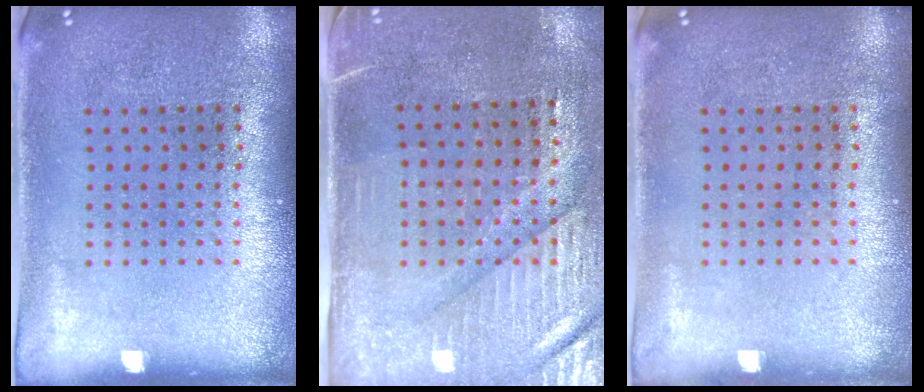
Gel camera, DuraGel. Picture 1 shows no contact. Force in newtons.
{"total": 3.3, "press": 2.9, "slide": 1.5}
{"total": 0.0}